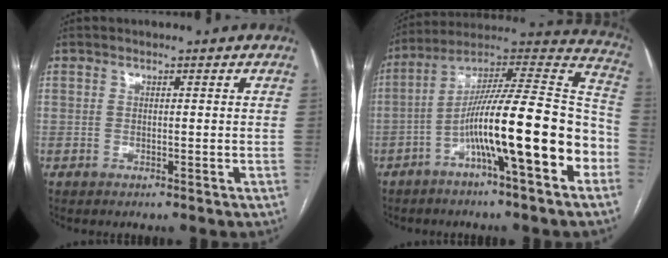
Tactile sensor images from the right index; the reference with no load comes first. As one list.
[{"total": 19.9, "force": [-6.7, 1.8, 18.7], "torque": [-0.271, 0.025, -0.109]}]